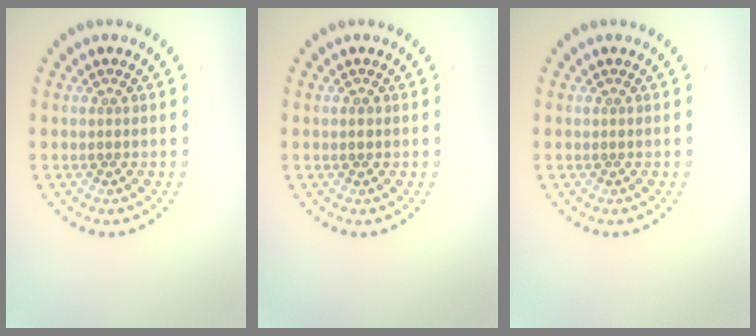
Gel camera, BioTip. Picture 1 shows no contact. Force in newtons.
{"total": 0.8, "press": 0.8, "slide": 0.1}
{"total": 0.0}